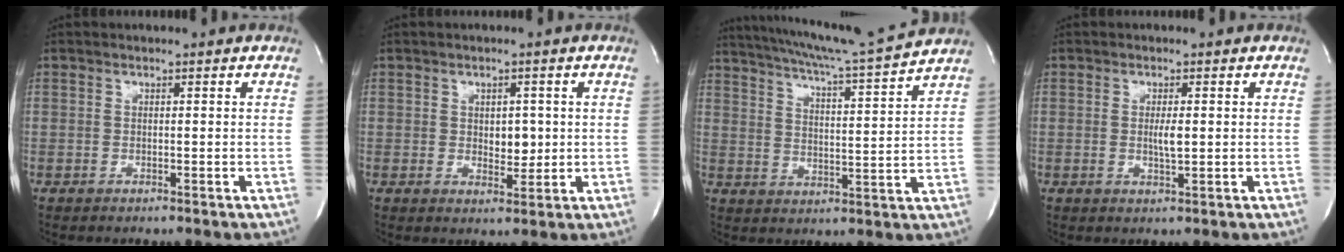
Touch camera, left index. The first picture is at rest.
{"total": 3.2, "force": [0.4, 1.9, 2.5], "torque": [-0.031, -0.004, 0.011]}
{"total": 16.3, "force": [15.0, -1.5, 6.3], "torque": [-0.116, -0.026, 0.217]}
{"total": 2.2, "force": [0.2, 0.4, 2.2], "torque": [-0.042, -0.004, 0.004]}